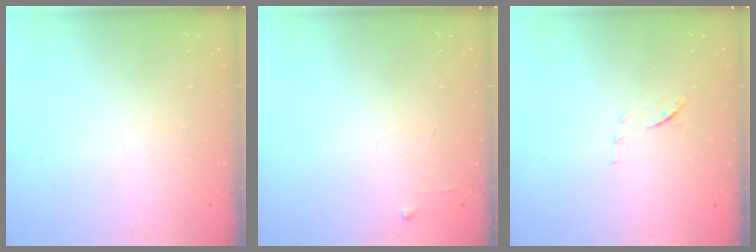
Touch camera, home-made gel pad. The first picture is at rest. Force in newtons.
{"total": 3.7, "press": 3.6, "slide": 0.4}
{"total": 8.5, "press": 8.4, "slide": 1.0}